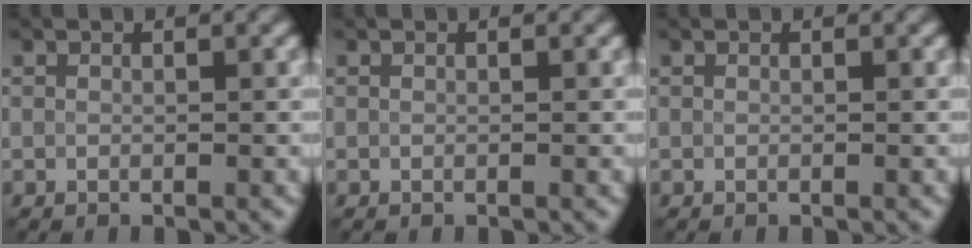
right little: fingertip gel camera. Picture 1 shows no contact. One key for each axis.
{"total": 0.0}
{"total": 0.0}